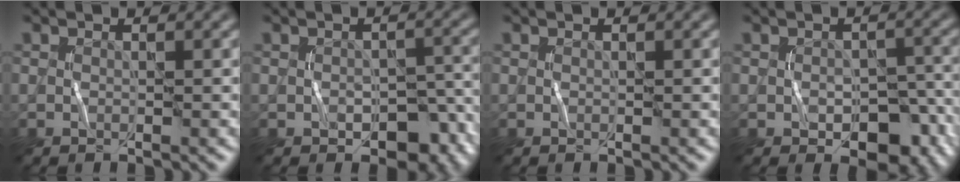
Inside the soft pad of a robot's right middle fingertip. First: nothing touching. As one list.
[{"total": 5.7, "force": [-2.7, 3.6, 3.4], "torque": [-0.038, -0.003, -0.031]}, {"total": 0.0}, {"total": 5.9, "force": [-2.4, 3.7, 3.8], "torque": [-0.046, -0.007, -0.028]}]